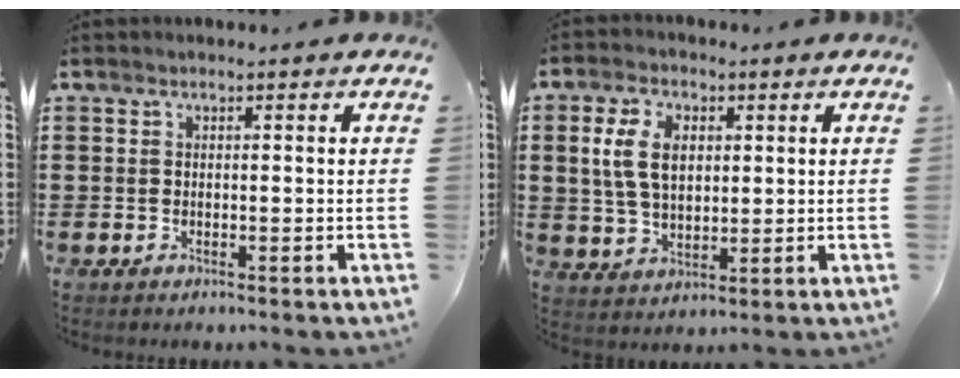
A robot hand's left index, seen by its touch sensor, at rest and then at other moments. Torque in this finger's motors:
{"motor_torque": [1.08, 1.06, 0.56, 0.13]}